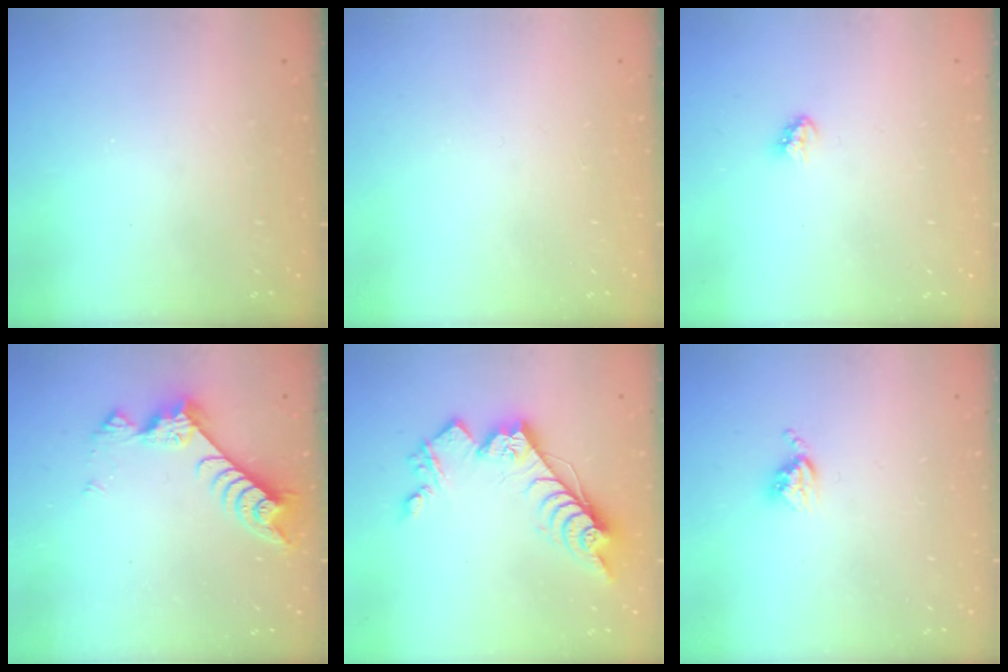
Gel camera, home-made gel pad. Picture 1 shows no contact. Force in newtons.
{"total": 0.0}
{"total": 2.9, "press": 2.9, "slide": 0.2}
{"total": 9.0, "press": 9.0, "slide": 1.0}
{"total": 16.7, "press": 16.7, "slide": 0.3}
{"total": 3.8, "press": 3.8, "slide": 0.5}